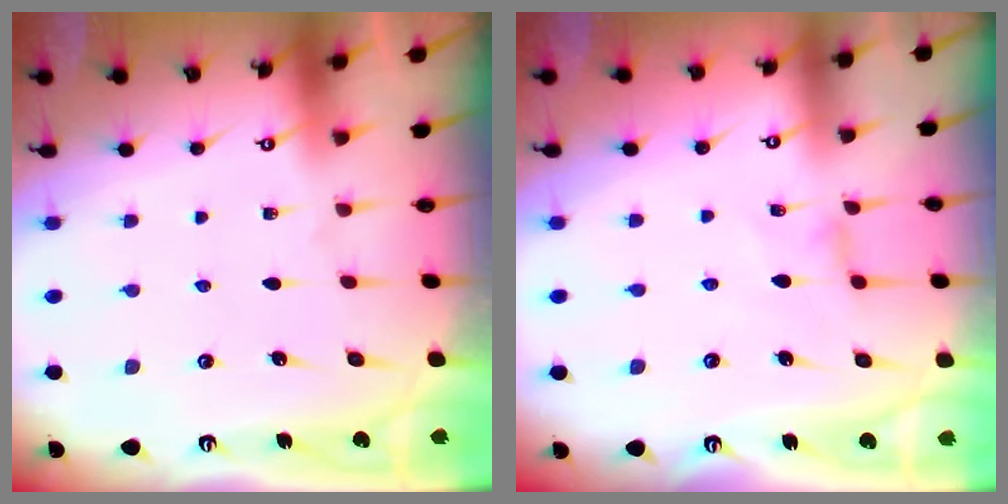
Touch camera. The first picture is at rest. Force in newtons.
{"total": 1.3, "press": 1.3, "slide": 0.4}